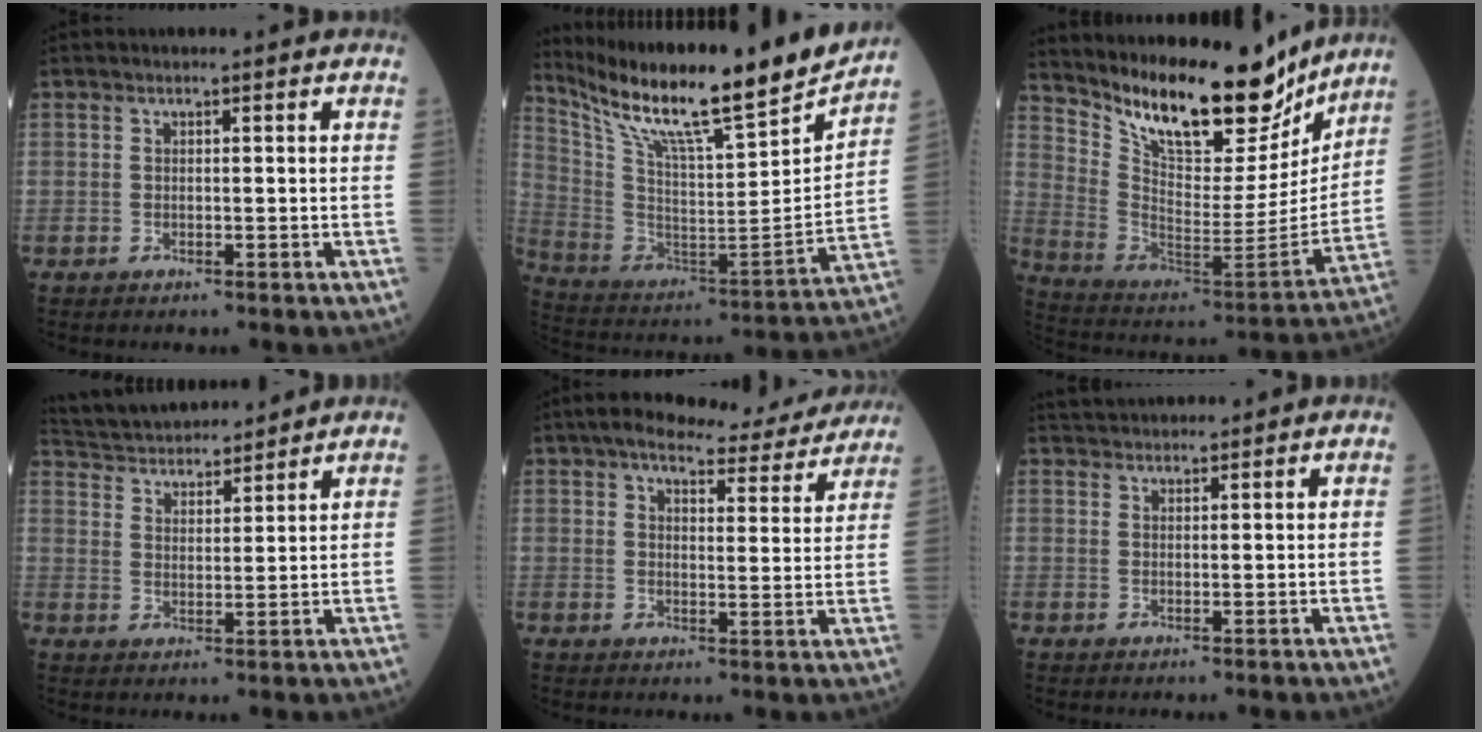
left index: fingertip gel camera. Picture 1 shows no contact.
{"total": 24.3, "force": [20.6, 0.9, 12.9], "torque": [-0.239, -0.044, 0.333]}
{"total": 20.6, "force": [17.1, 6.0, 9.8], "torque": [-0.178, -0.036, 0.278]}
{"total": 14.1, "force": [13.3, 2.2, 4.1], "torque": [-0.081, 0.028, 0.220]}
{"total": 12.7, "force": [11.4, 2.6, 4.9], "torque": [-0.059, 0.001, 0.137]}
{"total": 5.1, "force": [4.9, 0.6, 1.2], "torque": [-0.021, 0.033, 0.082]}